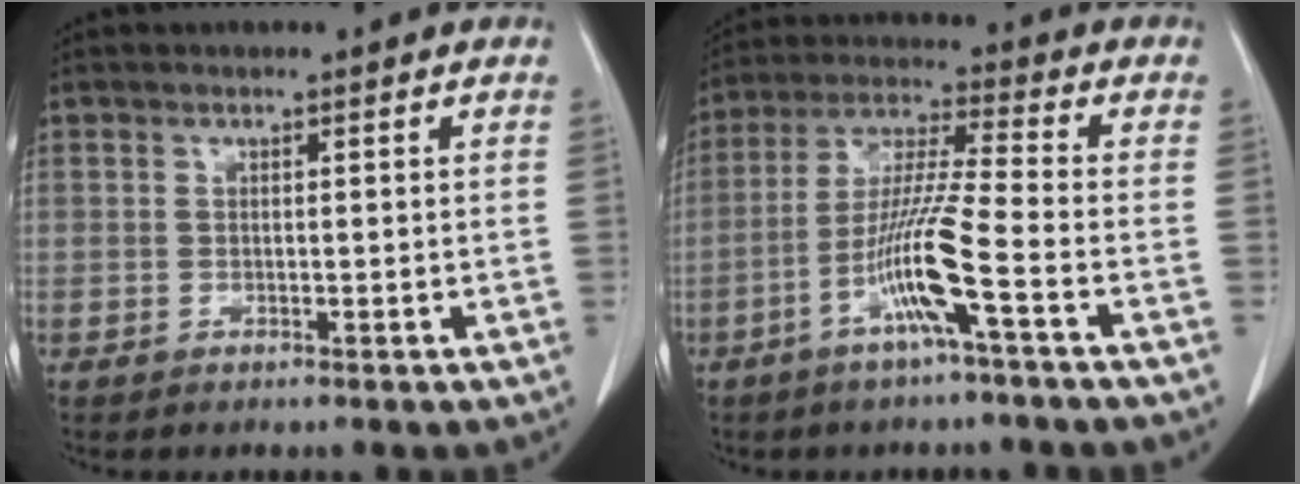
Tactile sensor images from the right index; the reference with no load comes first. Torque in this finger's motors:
{"motor_torque": [1.40, -0.47, 0.64, 0.18]}